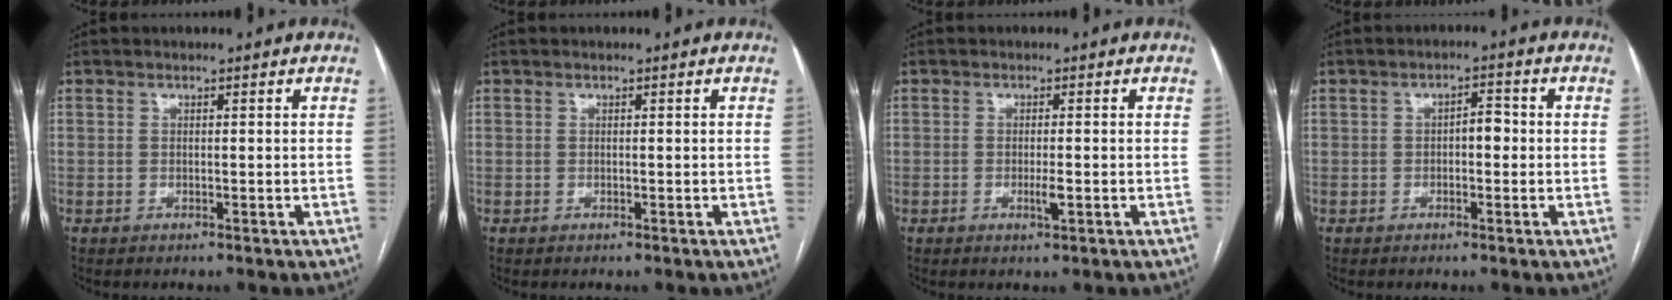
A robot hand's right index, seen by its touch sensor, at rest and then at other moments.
{"total": 0.0}
{"total": 1.9, "force": [-0.5, 0.3, 1.8], "torque": [-0.034, -0.003, -0.008]}
{"total": 2.7, "force": [-0.3, 1.2, 2.3], "torque": [-0.031, 0.012, -0.005]}